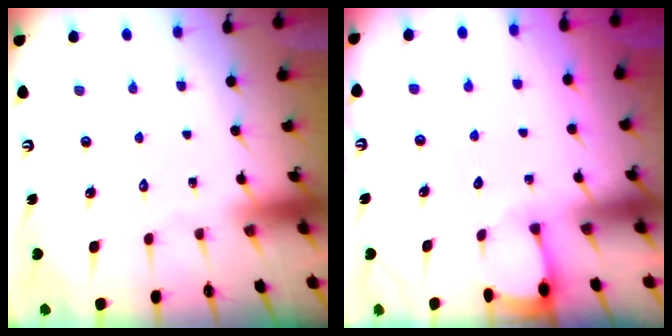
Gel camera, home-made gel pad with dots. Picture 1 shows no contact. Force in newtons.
{"total": 1.7, "press": 1.7, "slide": 0.2}